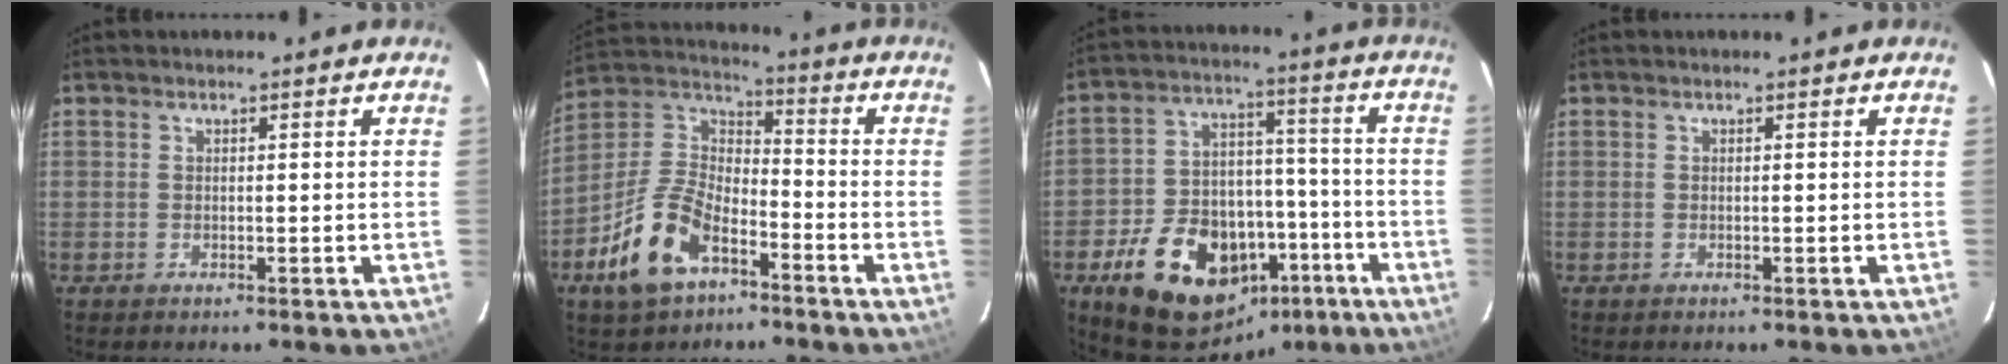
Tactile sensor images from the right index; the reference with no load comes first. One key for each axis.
{"total": 14.9, "fx": -8.2, "fy": 7.8, "fz": 9.8, "tx": -0.214, "ty": 0.010, "tz": -0.151}
{"total": 22.7, "fx": -12.6, "fy": 14.4, "fz": 12.2, "tx": -0.242, "ty": 0.039, "tz": -0.167}
{"total": 0.0}